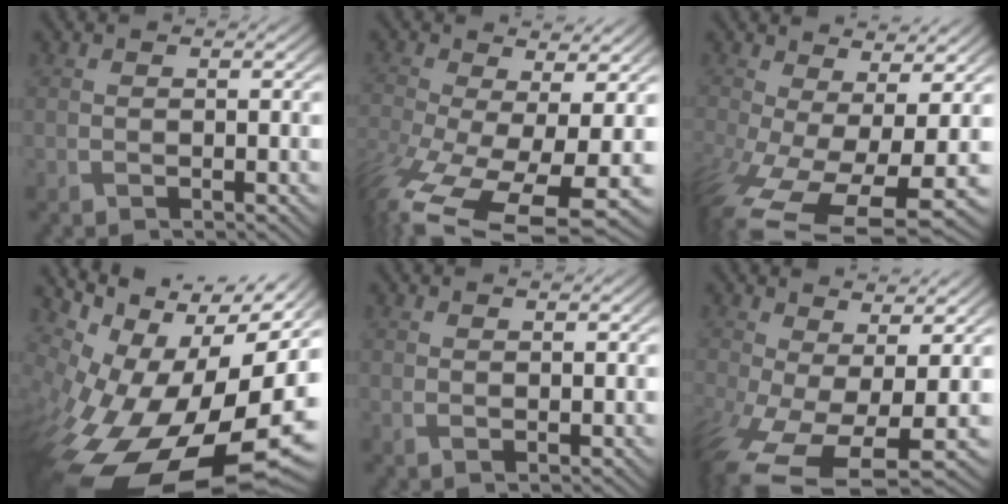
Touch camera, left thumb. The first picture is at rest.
{"total": 13.5, "force": [-5.4, 5.9, 10.9], "torque": [-0.265, -0.053, -0.068]}
{"total": 11.7, "force": [-3.1, 5.8, 9.6], "torque": [-0.221, -0.050, -0.033]}
{"total": 17.6, "force": [-5.0, 8.6, 14.5], "torque": [-0.252, -0.025, -0.073]}
{"total": 1.0, "force": [0.7, 0.2, 0.6], "torque": [-0.015, -0.002, 0.017]}
{"total": 10.1, "force": [-2.2, 5.1, 8.4], "torque": [-0.191, -0.043, -0.023]}